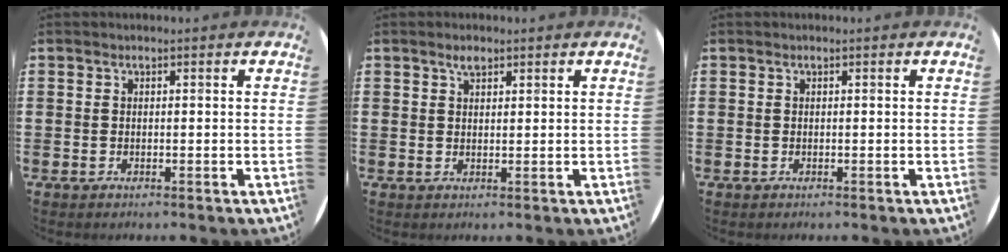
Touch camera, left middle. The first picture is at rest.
{"total": 1.5, "force": [1.2, 0.6, 0.8], "torque": [-0.008, 0.002, 0.018]}
{"total": 0.0}